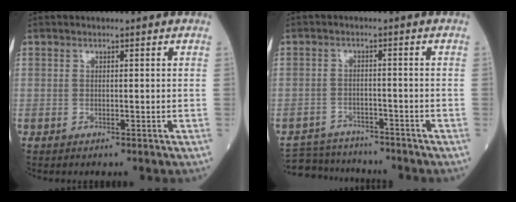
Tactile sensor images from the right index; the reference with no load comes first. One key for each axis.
{"total": 7.8, "fx": -7.5, "fy": 2.2, "fz": 0.8, "tx": -0.010, "ty": 0.005, "tz": -0.116}